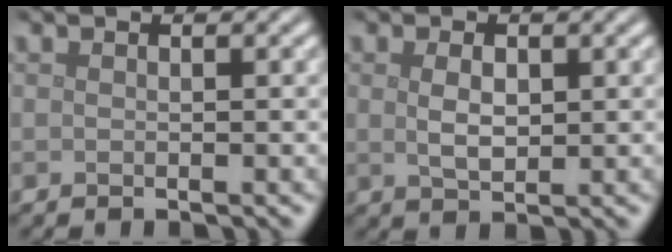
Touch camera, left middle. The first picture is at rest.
{"total": 2.4, "force": [0.5, 1.3, 1.9], "torque": [-0.042, -0.004, 0.012]}